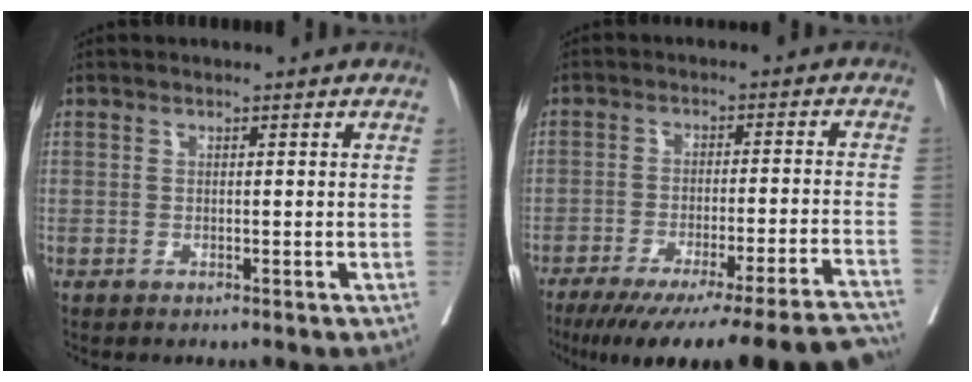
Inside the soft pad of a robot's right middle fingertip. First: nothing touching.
{"total": 25.4, "force": [-22.4, -0.2, 12.0], "torque": [-0.096, -0.042, -0.301]}